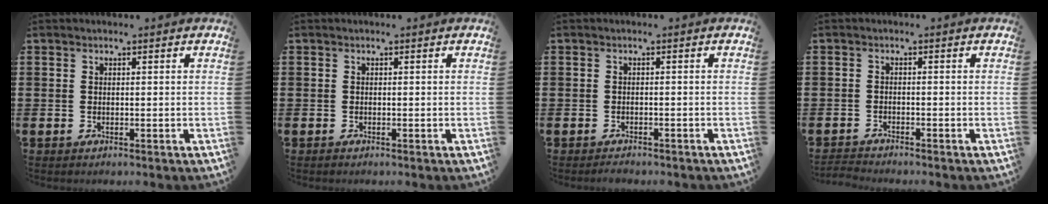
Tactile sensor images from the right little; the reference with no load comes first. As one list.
[{"total": 0.0}, {"total": 0.8, "force": [-0.8, 0.1, 0.1], "torque": [-0.005, 0.000, -0.017]}, {"total": 1.2, "force": [-1.2, 0.0, 0.1], "torque": [-0.004, 0.002, -0.024]}]